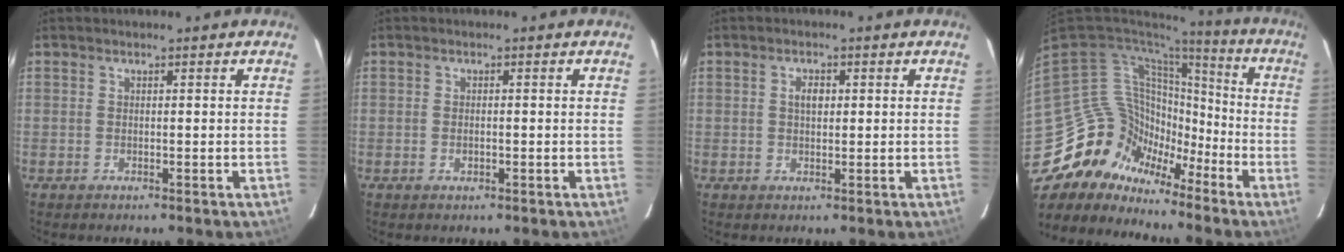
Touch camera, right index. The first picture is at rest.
{"total": 1.3, "force": [-0.4, 0.7, 1.0], "torque": [-0.020, 0.001, -0.007]}
{"total": 2.3, "force": [0.5, 1.4, 1.7], "torque": [-0.029, 0.006, 0.007]}
{"total": 15.3, "force": [-11.1, 10.3, 2.1], "torque": [-0.056, 0.038, -0.199]}